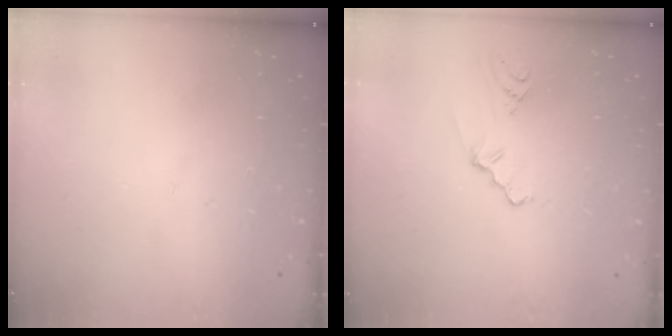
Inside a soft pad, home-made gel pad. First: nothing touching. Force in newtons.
{"total": 2.6, "press": 2.5, "slide": 0.5}